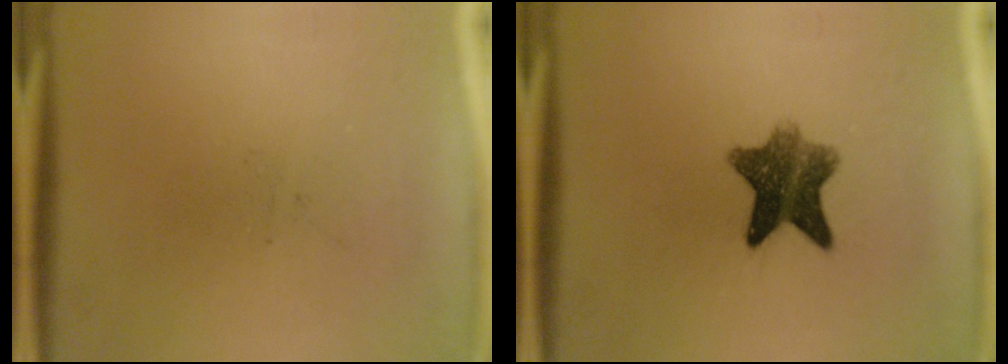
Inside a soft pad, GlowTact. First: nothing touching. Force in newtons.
{"total": 8.1}